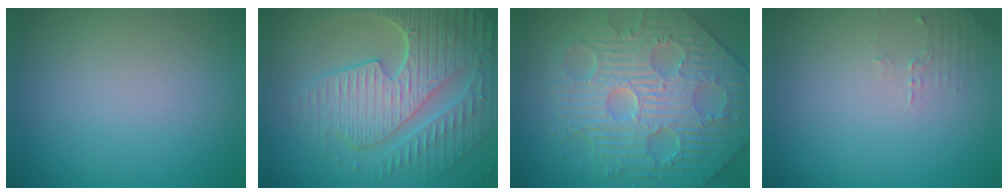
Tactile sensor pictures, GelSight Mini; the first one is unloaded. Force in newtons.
{"total": 9.2, "press": 6.6, "slide": 6.4}
{"total": 7.2, "press": 6.0, "slide": 3.9}
{"total": 1.2, "press": 1.2, "slide": 0.4}